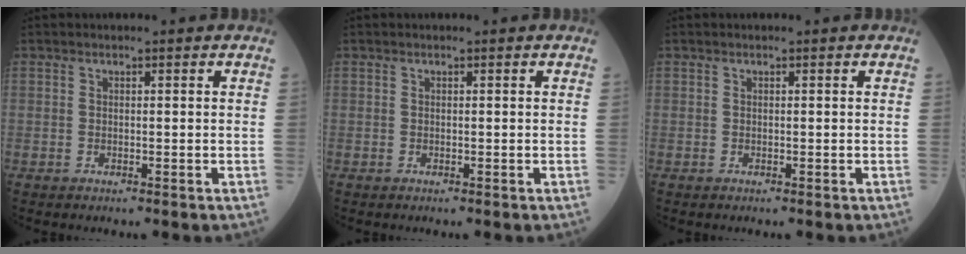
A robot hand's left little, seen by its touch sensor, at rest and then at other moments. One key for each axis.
{"total": 0.0}
{"total": 0.0}